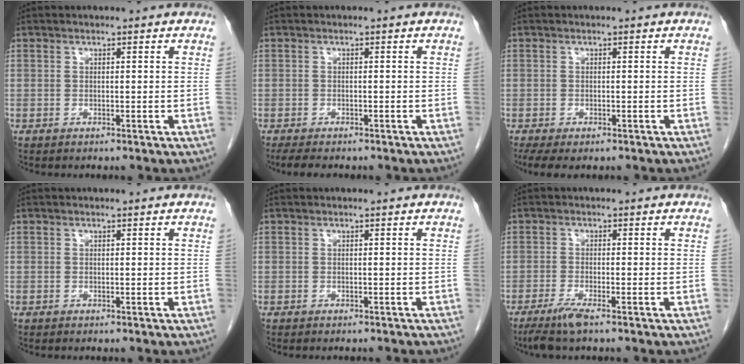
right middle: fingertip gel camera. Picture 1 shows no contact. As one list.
[{"total": 4.0, "force": [-3.3, 1.2, 2.0], "torque": [-0.034, -0.011, -0.046]}, {"total": 4.9, "force": [-3.5, 2.0, 2.9], "torque": [-0.049, -0.013, -0.054]}, {"total": 0.0}, {"total": 2.4, "force": [-2.2, 0.4, 0.8], "torque": [-0.013, -0.002, -0.025]}, {"total": 3.7, "force": [-2.6, 0.0, 2.7], "torque": [-0.057, -0.011, -0.053]}]